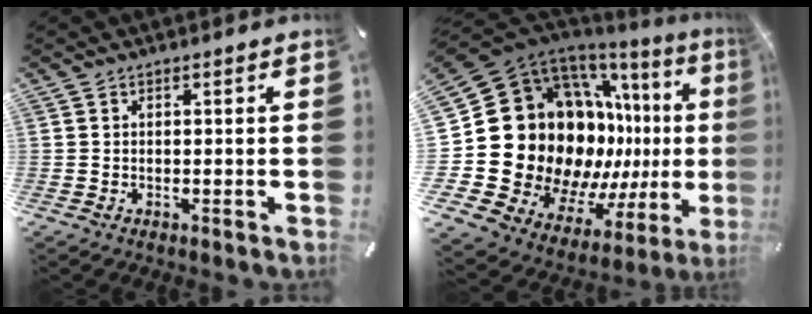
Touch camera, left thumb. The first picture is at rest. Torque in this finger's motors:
{"motor_torque": [1.61, 3.40, 2.23, 0.54, 0.32]}